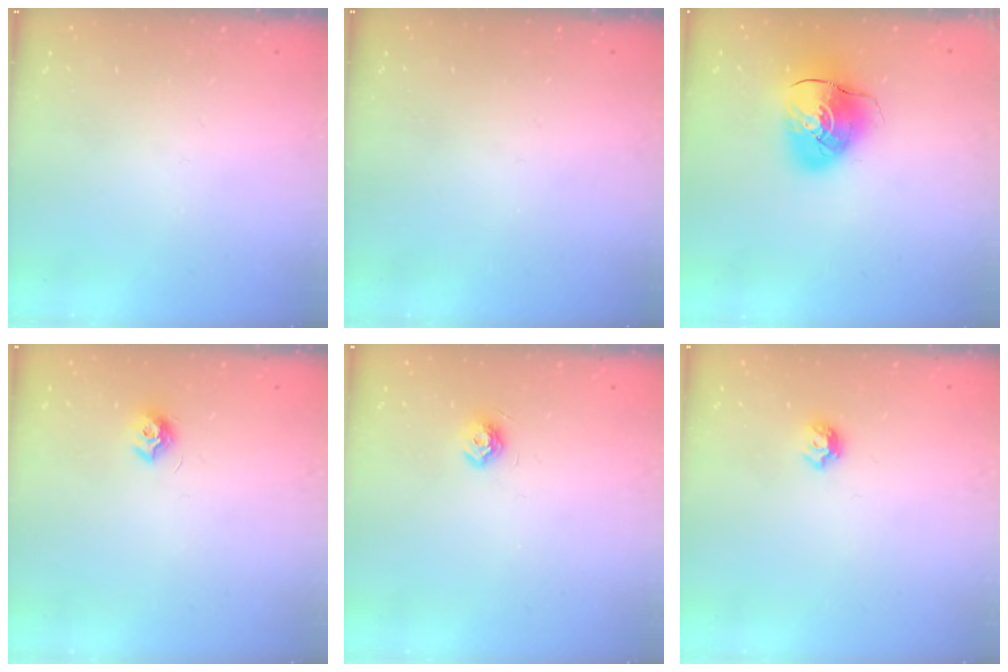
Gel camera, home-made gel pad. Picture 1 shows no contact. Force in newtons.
{"total": 0.0}
{"total": 10.8, "press": 10.6, "slide": 1.6}
{"total": 7.8, "press": 7.8, "slide": 0.3}
{"total": 7.6, "press": 7.5, "slide": 1.1}
{"total": 5.5, "press": 5.5, "slide": 0.8}